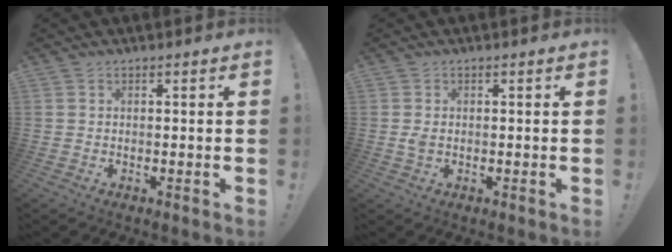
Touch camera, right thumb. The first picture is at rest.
{"total": 1.3, "force": [-0.2, 0.9, 0.9], "torque": [-0.013, 0.003, -0.003]}